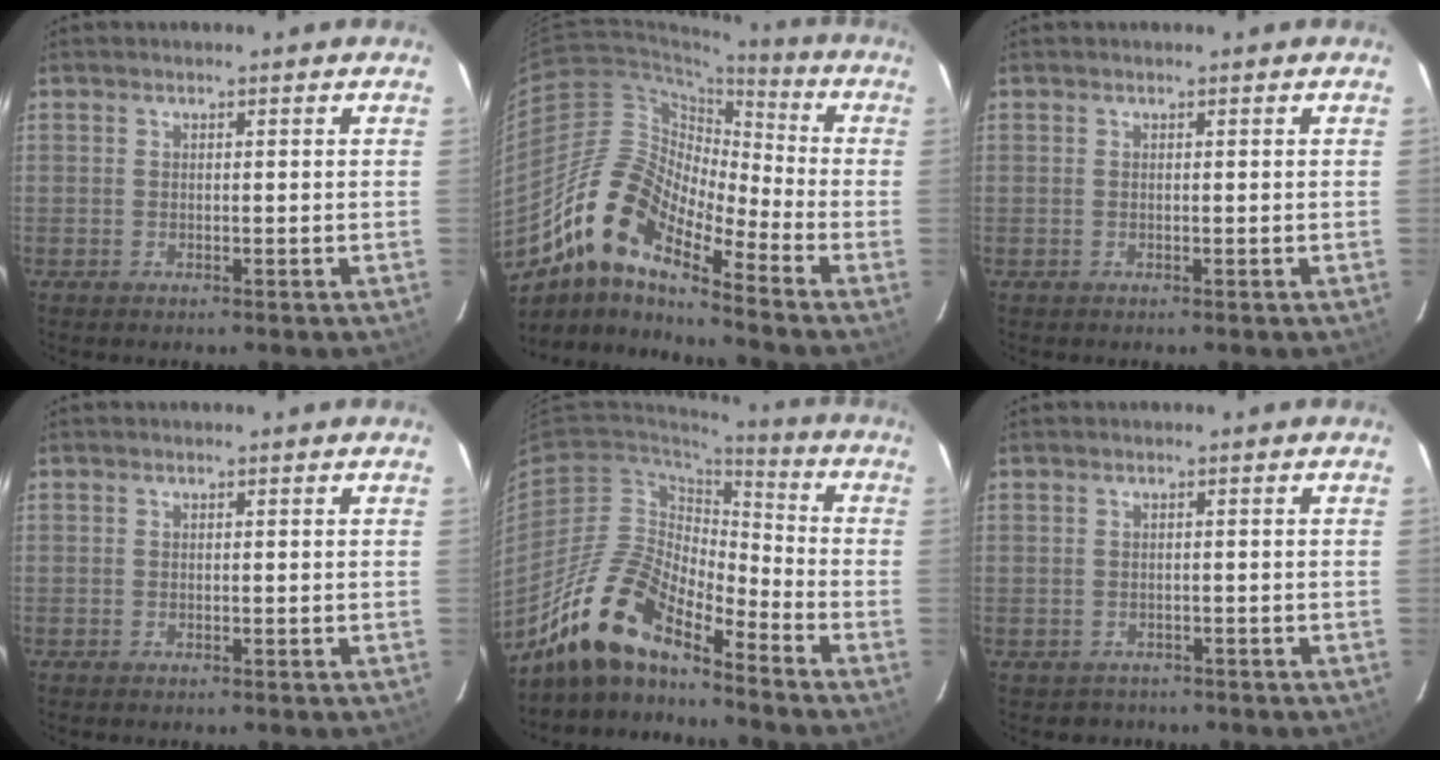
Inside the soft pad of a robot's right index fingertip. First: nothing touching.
{"total": 15.0, "force": [-10.2, 4.6, 10.0], "torque": [-0.161, 0.003, -0.211]}
{"total": 0.0}
{"total": 0.0}
{"total": 15.4, "force": [-12.9, 4.2, 7.3], "torque": [-0.140, -0.001, -0.255]}
{"total": 2.3, "force": [-1.4, 1.8, -0.1], "torque": [0.000, 0.008, -0.016]}